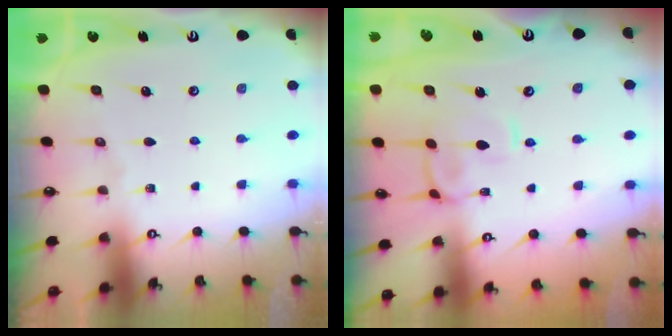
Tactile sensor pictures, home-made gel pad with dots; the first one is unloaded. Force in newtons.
{"total": 1.7, "press": 1.5, "slide": 0.6}